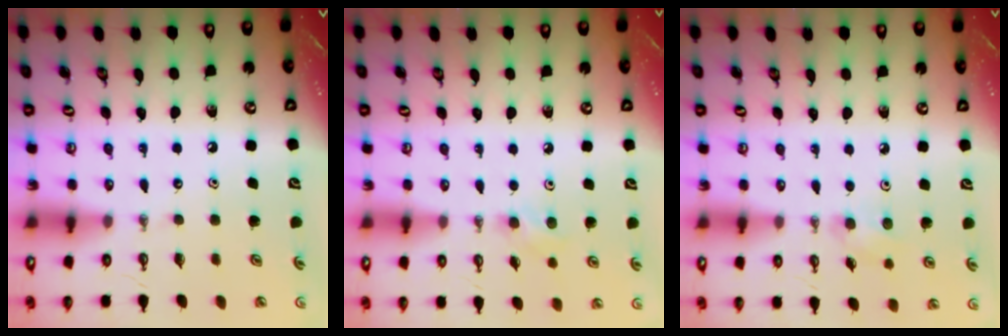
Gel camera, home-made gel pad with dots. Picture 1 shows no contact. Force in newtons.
{"total": 8.6, "press": 7.5, "slide": 4.2}
{"total": 6.0, "press": 4.7, "slide": 3.7}